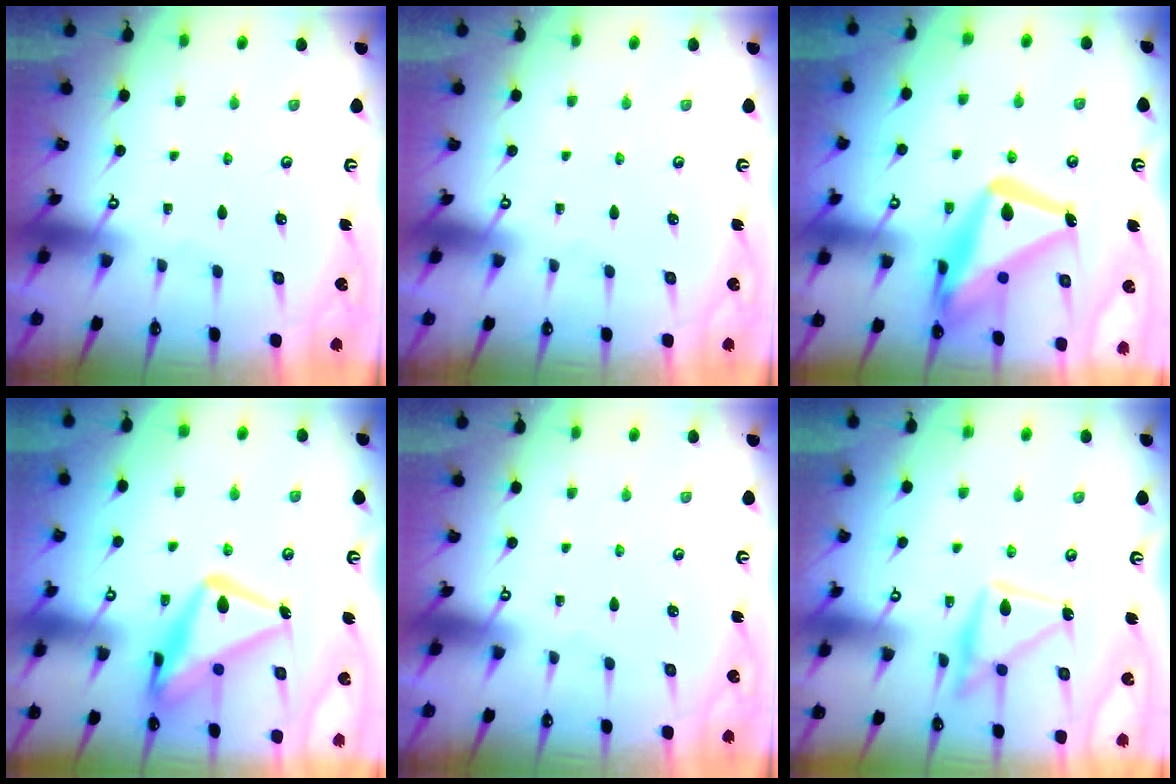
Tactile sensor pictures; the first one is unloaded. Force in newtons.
{"total": 0.0}
{"total": 20.4, "press": 20.3, "slide": 1.9}
{"total": 19.5, "press": 19.4, "slide": 1.5}
{"total": 0.0}
{"total": 15.5, "press": 15.5, "slide": 0.9}